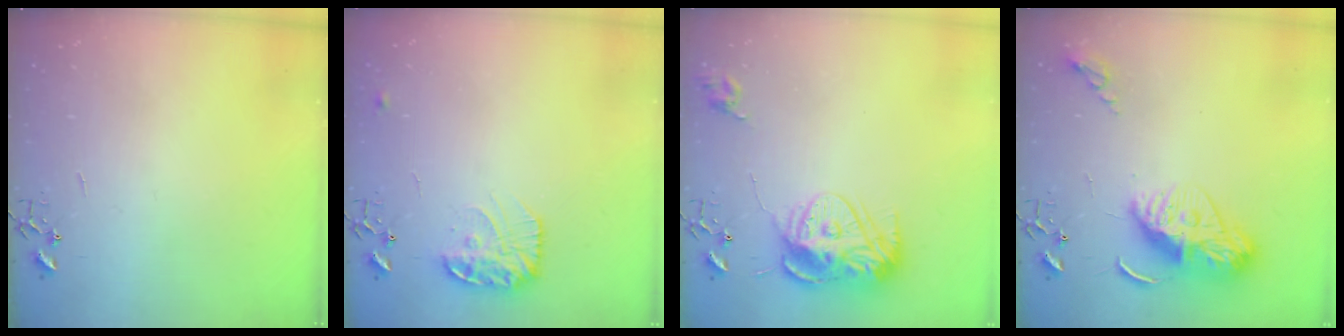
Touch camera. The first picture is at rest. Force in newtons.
{"total": 14.3, "press": 14.3, "slide": 0.8}
{"total": 12.9, "press": 12.9, "slide": 1.2}
{"total": 11.5, "press": 11.4, "slide": 1.1}